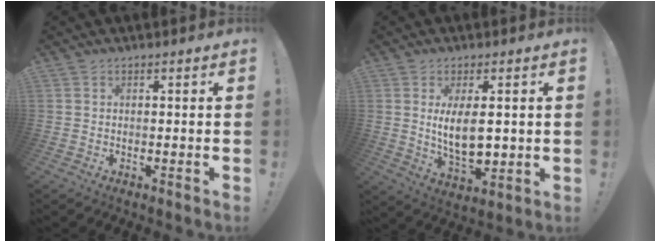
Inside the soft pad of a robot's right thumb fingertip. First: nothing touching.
{"total": 10.8, "force": [1.3, 4.5, 9.8], "torque": [-0.169, -0.019, 0.019]}